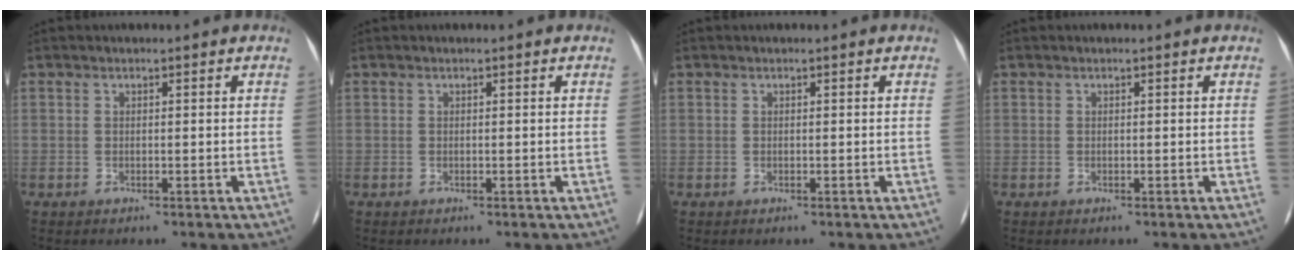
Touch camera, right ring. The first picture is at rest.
{"total": 0.0}
{"total": 0.0}
{"total": 0.0}